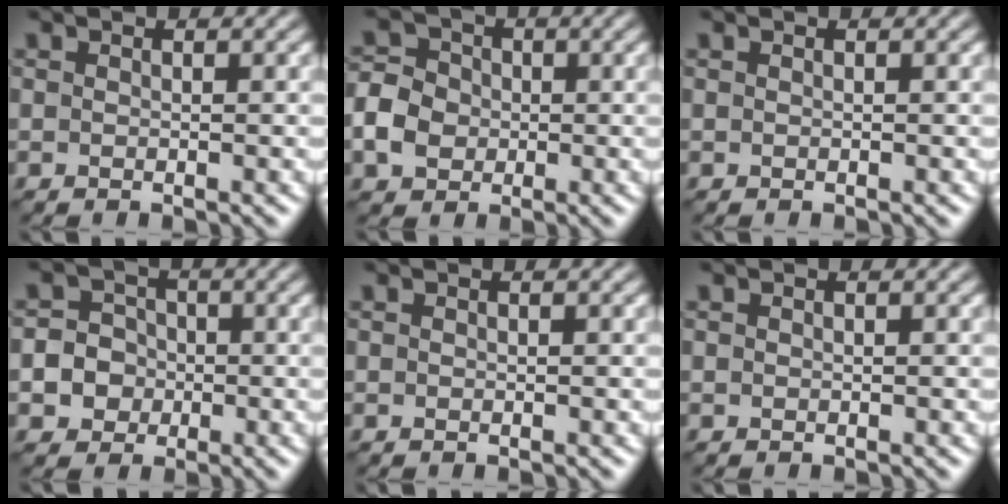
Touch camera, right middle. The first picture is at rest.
{"total": 4.4, "force": [-0.9, 3.8, 2.1], "torque": [-0.047, 0.006, -0.022]}
{"total": 0.0}
{"total": 6.2, "force": [-1.6, 5.8, 1.5], "torque": [-0.013, 0.005, -0.053]}
{"total": 0.0}
{"total": 0.0}